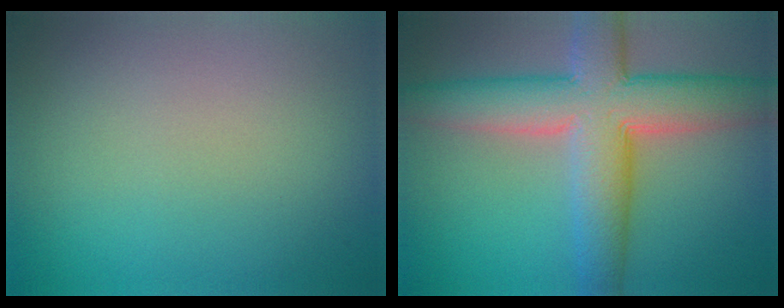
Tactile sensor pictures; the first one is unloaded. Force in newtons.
{"total": 9.4, "press": 9.4, "slide": 0.4}